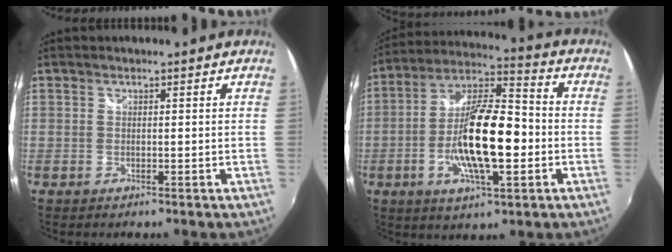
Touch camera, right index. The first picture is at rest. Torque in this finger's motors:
{"motor_torque": [1.31, -0.83, 1.05, 0.21]}